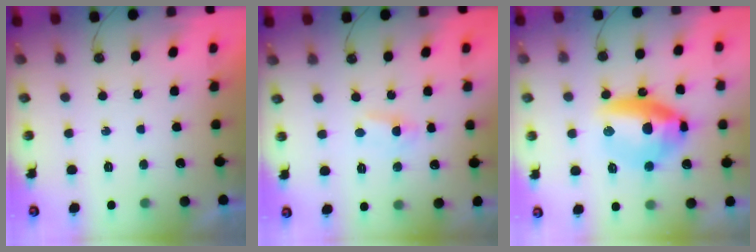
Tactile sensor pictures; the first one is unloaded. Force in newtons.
{"total": 2.1, "press": 2.1, "slide": 0.3}
{"total": 15.4, "press": 15.2, "slide": 2.2}